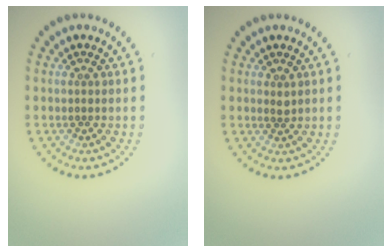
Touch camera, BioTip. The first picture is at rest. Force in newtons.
{"total": 0.6, "press": 0.5, "slide": 0.3}